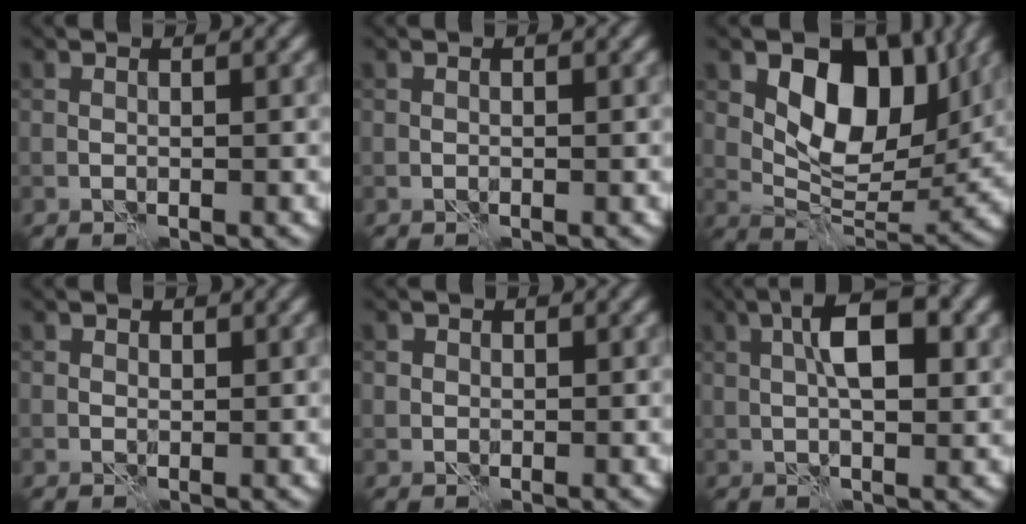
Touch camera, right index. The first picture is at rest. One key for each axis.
{"total": 0.0}
{"total": 9.5, "fx": 3.3, "fy": 6.0, "fz": 6.7, "tx": -0.100, "ty": -0.014, "tz": 0.057}
{"total": 0.8, "fx": 0.2, "fy": 0.7, "fz": 0.2, "tx": 0.000, "ty": -0.002, "tz": 0.003}
{"total": 1.2, "fx": 0.3, "fy": 1.1, "fz": 0.2, "tx": 0.002, "ty": -0.002, "tz": 0.004}
{"total": 6.1, "fx": 1.2, "fy": 2.3, "fz": 5.5, "tx": -0.091, "ty": 0.008, "tz": 0.014}